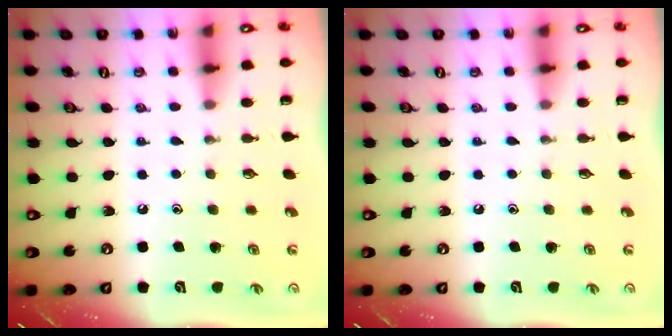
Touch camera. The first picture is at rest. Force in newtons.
{"total": 0.0}